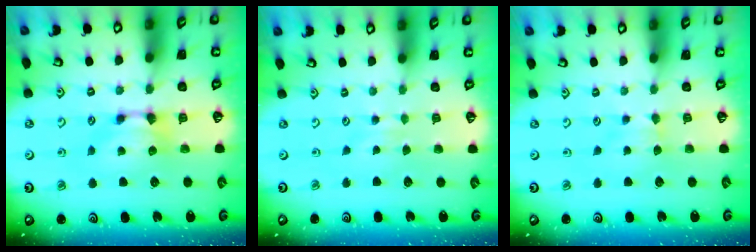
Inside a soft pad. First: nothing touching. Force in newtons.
{"total": 3.0, "press": 2.9, "slide": 0.3}
{"total": 2.0, "press": 1.9, "slide": 0.5}